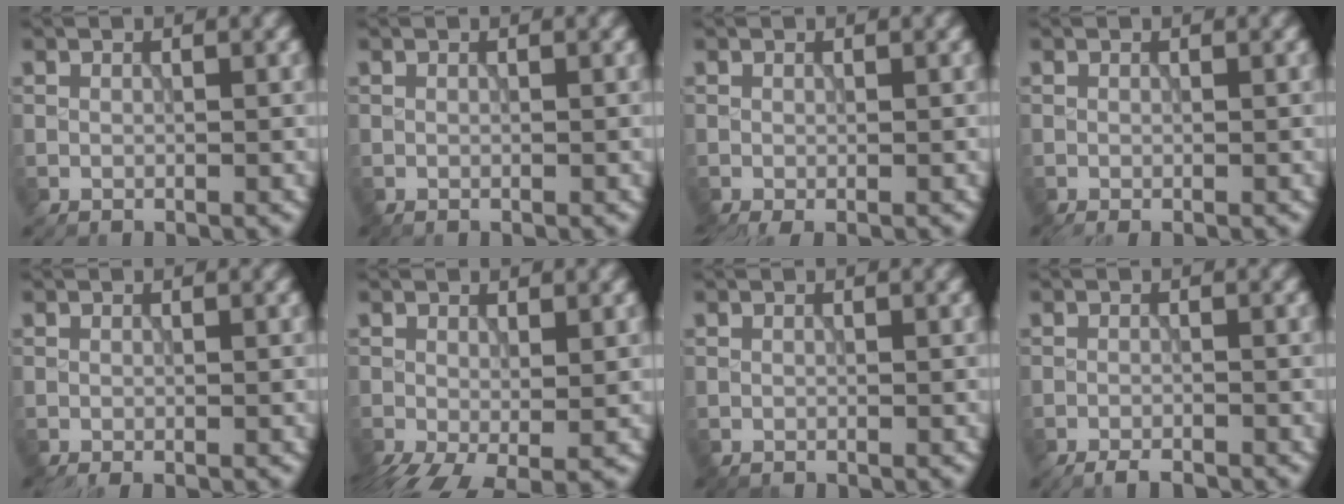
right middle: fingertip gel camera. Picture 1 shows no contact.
{"total": 0.0}
{"total": 1.6, "force": [-1.0, 0.3, 1.2], "torque": [-0.024, -0.011, -0.020]}
{"total": 0.9, "force": [-0.6, 0.1, 0.6], "torque": [-0.011, -0.007, -0.013]}
{"total": 1.4, "force": [-1.1, 0.1, 0.8], "torque": [-0.011, -0.009, -0.021]}
{"total": 5.2, "force": [-2.2, 2.2, 4.1], "torque": [-0.087, -0.023, -0.035]}
{"total": 0.8, "force": [-0.8, 0.0, 0.0], "torque": [0.004, -0.007, -0.012]}
{"total": 2.5, "force": [-2.2, 0.4, 1.1], "torque": [-0.019, -0.004, -0.038]}